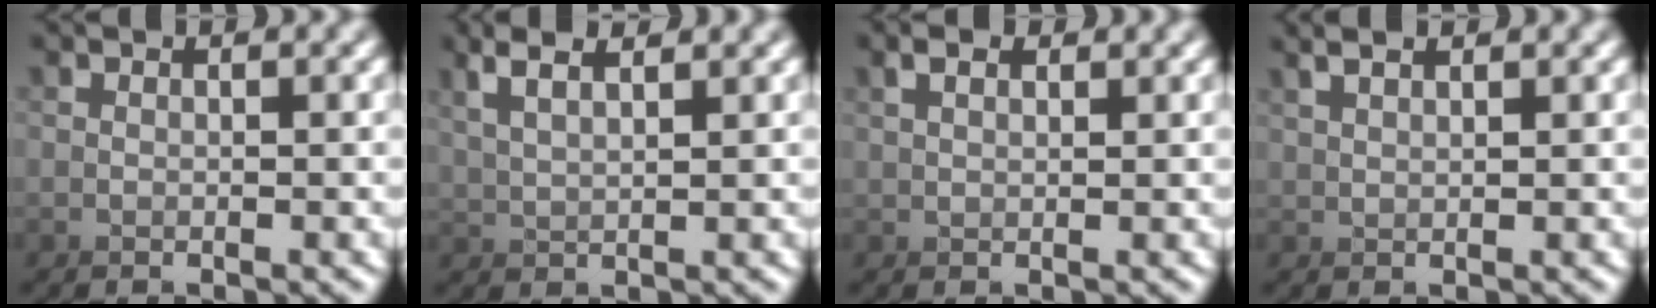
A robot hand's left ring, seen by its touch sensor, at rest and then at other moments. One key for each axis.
{"total": 2.1, "fx": 1.5, "fy": -1.0, "fz": 1.2, "tx": -0.043, "ty": 0.006, "tz": 0.029}
{"total": 0.8, "fx": 0.0, "fy": -0.7, "fz": -0.2, "tx": 0.015, "ty": 0.008, "tz": -0.004}
{"total": 1.2, "fx": 0.7, "fy": -0.8, "fz": 0.4, "tx": 0.000, "ty": 0.011, "tz": 0.011}